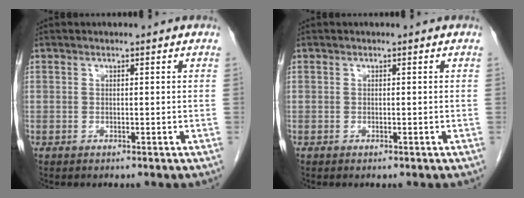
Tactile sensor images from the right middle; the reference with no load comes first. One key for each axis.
{"total": 0.0}